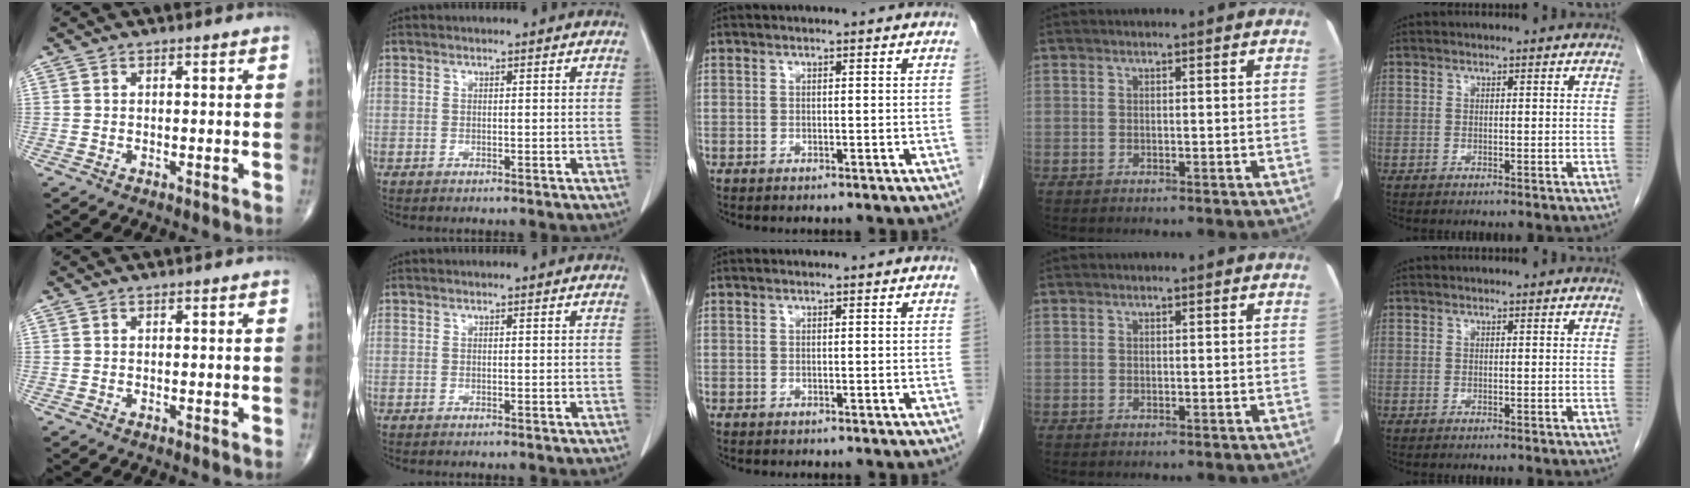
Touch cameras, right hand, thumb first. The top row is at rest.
{}